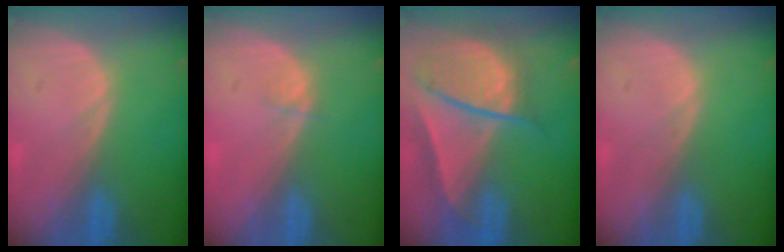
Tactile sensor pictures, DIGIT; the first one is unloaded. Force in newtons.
{"total": 0.8, "press": 0.7, "slide": 0.4}
{"total": 9.4, "press": 8.0, "slide": 4.8}
{"total": 0.0}